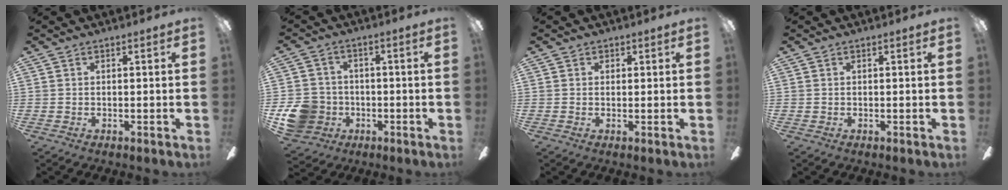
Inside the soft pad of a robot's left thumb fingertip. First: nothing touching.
{"total": 10.7, "force": [-3.2, 9.4, 3.9], "torque": [-0.089, 0.029, -0.053]}
{"total": 1.0, "force": [0.6, 0.7, 0.2], "torque": [0.004, 0.000, 0.009]}
{"total": 0.0}